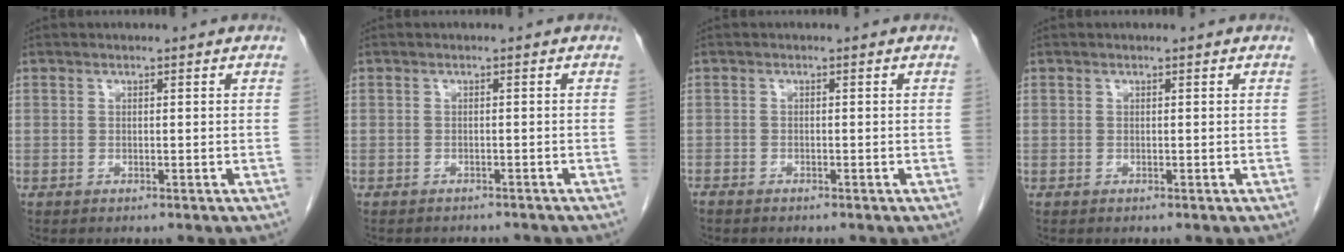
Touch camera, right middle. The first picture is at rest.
{"total": 4.4, "force": [-4.1, 1.5, 1.1], "torque": [-0.012, -0.001, -0.046]}
{"total": 1.4, "force": [-1.3, 0.5, 0.4], "torque": [-0.013, -0.002, -0.023]}
{"total": 0.0}